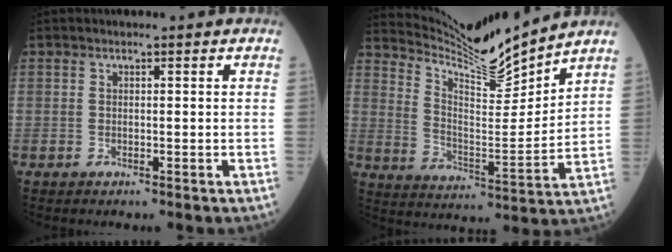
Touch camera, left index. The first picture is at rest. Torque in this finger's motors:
{"motor_torque": [0.03, -0.13, -0.04, 0.00]}